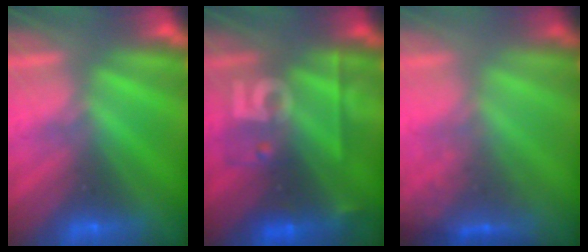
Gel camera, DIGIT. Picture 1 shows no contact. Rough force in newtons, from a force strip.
{"total": 2.4}
{"total": 1.7}